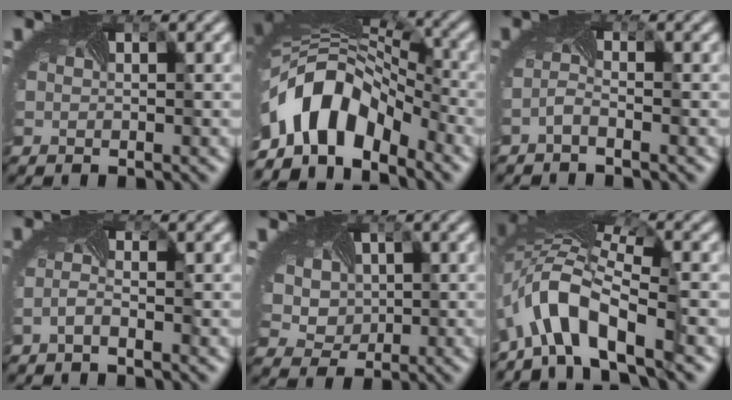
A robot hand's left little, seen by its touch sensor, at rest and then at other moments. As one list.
[{"total": 10.1, "force": [-5.1, 6.0, 6.3], "torque": [-0.119, -0.007, -0.091]}, {"total": 1.1, "force": [-1.0, -0.2, 0.3], "torque": [-0.015, -0.003, -0.025]}, {"total": 1.2, "force": [-1.0, -0.2, 0.7], "torque": [-0.023, -0.003, -0.025]}, {"total": 5.0, "force": [1.4, 4.0, 2.6], "torque": [-0.050, 0.017, 0.020]}, {"total": 8.1, "force": [-4.9, 2.5, 5.9], "torque": [-0.113, 0.001, -0.102]}]